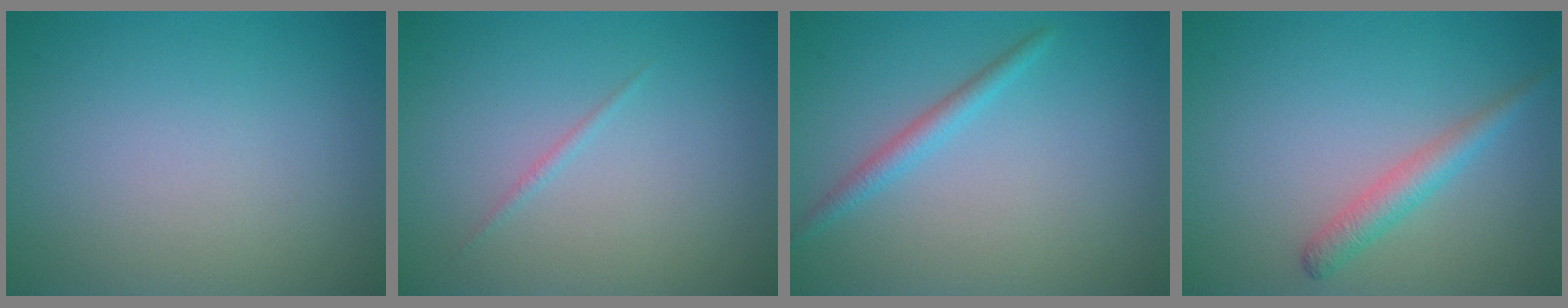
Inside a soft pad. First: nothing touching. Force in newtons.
{"total": 0.6, "press": 0.6, "slide": 0.0}
{"total": 1.7, "press": 1.7, "slide": 0.1}
{"total": 2.3, "press": 2.3, "slide": 0.1}